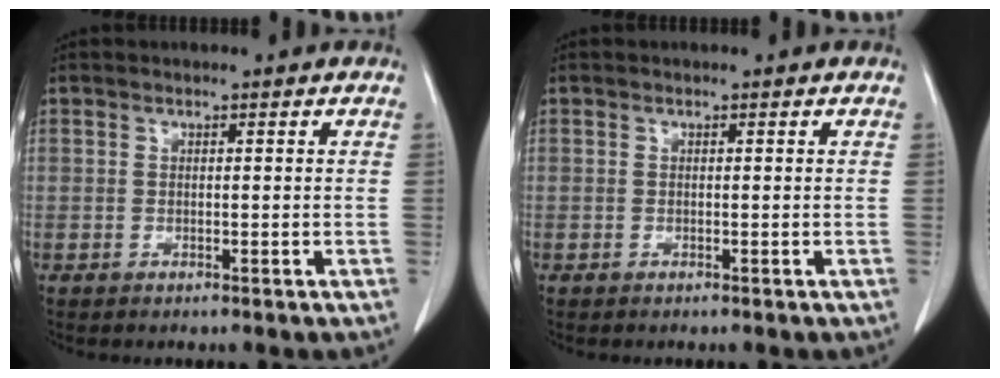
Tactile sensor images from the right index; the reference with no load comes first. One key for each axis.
{"total": 0.0}